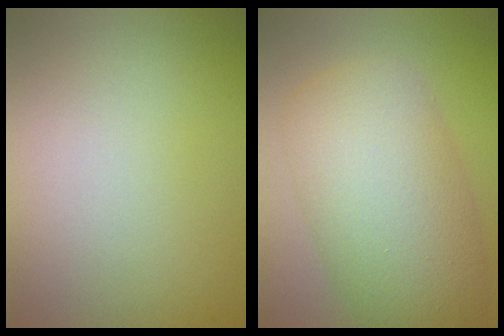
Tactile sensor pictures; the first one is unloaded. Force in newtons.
{"total": 8.8, "press": 8.7, "slide": 0.3}